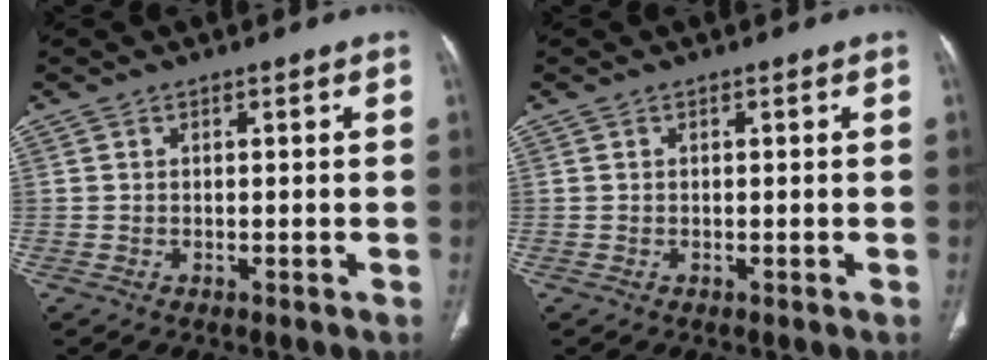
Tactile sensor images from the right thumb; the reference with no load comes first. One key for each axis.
{"total": 0.0}